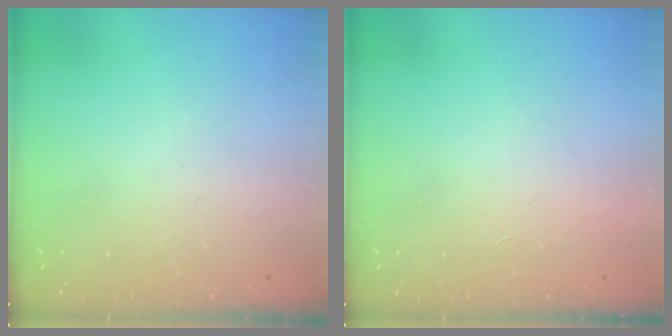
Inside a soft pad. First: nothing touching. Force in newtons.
{"total": 1.7, "press": 1.7, "slide": 0.1}